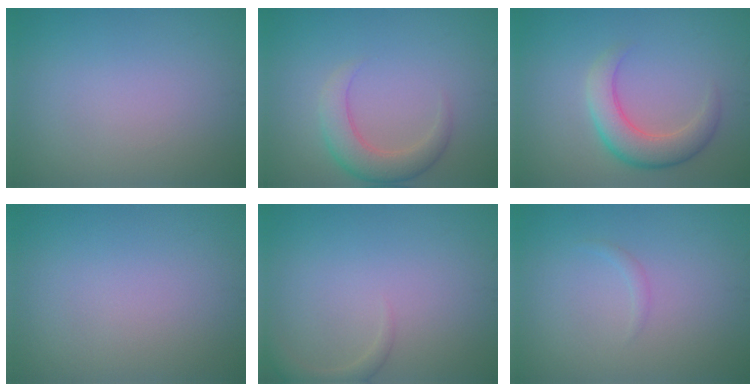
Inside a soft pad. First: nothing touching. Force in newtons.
{"total": 3.5, "press": 3.5, "slide": 0.2}
{"total": 4.3, "press": 4.3, "slide": 0.2}
{"total": 0.0}
{"total": 1.5, "press": 1.5, "slide": 0.1}
{"total": 0.6, "press": 0.6, "slide": 0.0}